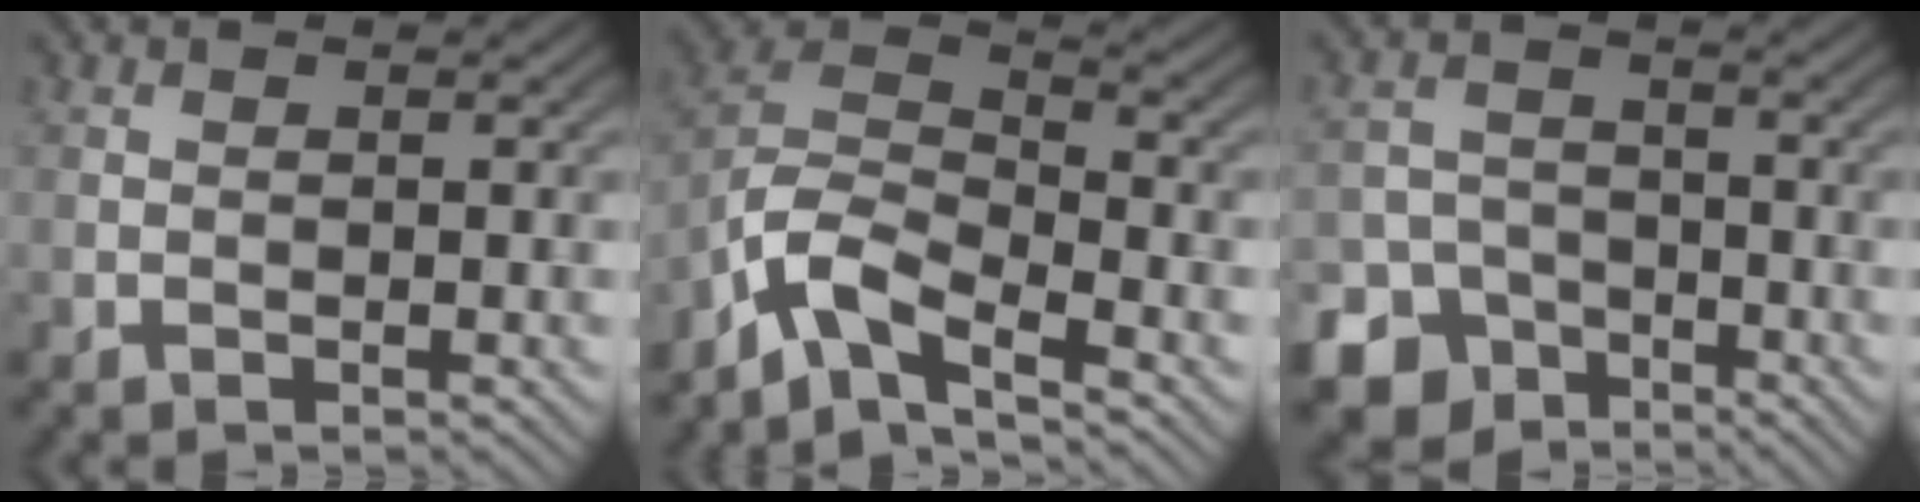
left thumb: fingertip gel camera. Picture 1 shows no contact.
{"total": 8.5, "force": [-6.2, 2.7, 5.1], "torque": [-0.106, -0.002, -0.145]}
{"total": 8.8, "force": [-5.9, 6.2, 2.4], "torque": [-0.048, -0.023, -0.112]}